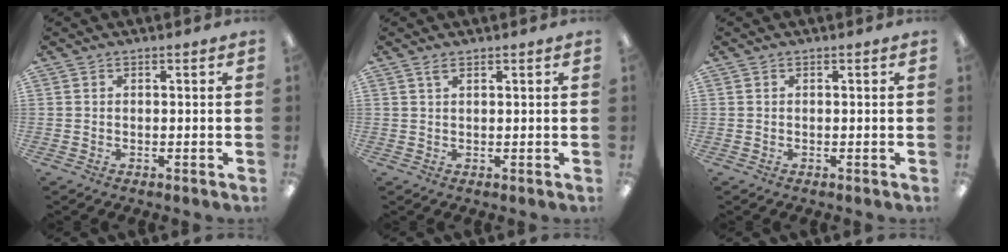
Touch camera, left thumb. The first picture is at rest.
{"total": 1.6, "force": [1.1, 0.5, 1.0], "torque": [-0.016, -0.002, 0.018]}
{"total": 0.0}